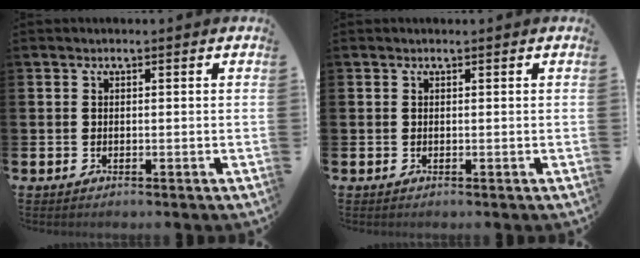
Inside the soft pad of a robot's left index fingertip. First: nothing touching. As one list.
[{"total": 0.0}]